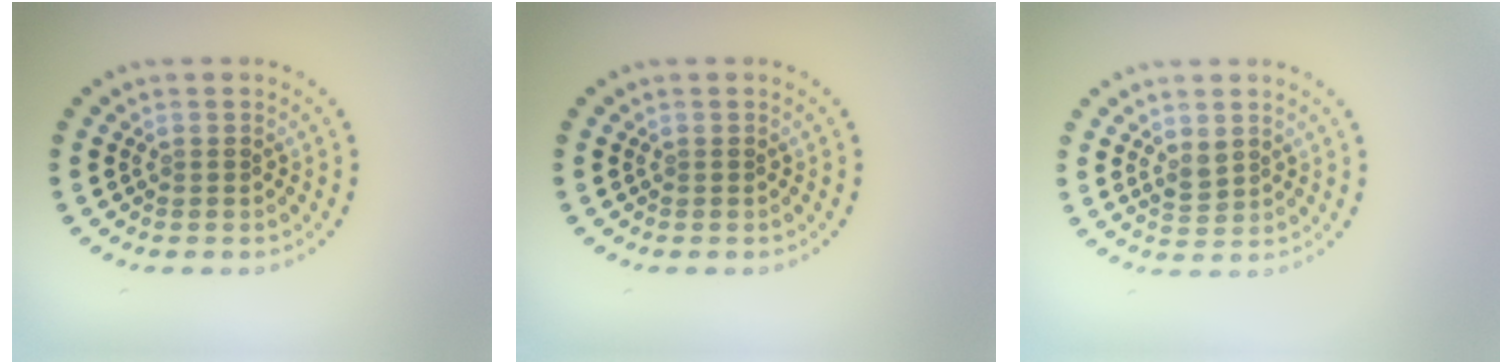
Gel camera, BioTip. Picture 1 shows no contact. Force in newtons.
{"total": 0.0}
{"total": 1.5, "press": 1.4, "slide": 0.3}